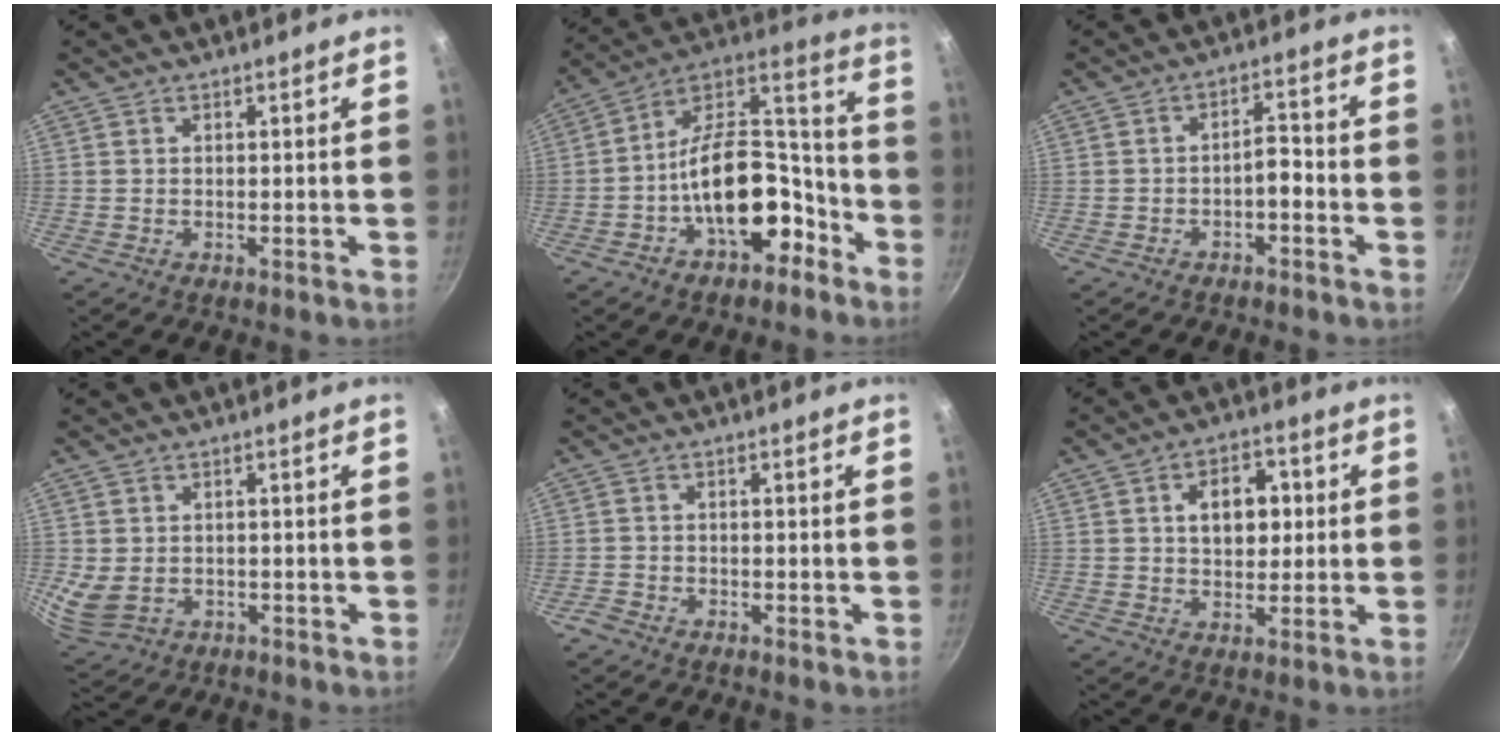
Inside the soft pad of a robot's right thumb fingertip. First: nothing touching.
{"total": 18.7, "force": [-7.4, 10.6, 13.5], "torque": [-0.161, 0.094, -0.117]}
{"total": 3.6, "force": [-1.8, 1.6, 2.7], "torque": [-0.031, 0.030, -0.027]}
{"total": 6.3, "force": [-0.7, 5.0, 3.9], "torque": [-0.073, -0.005, 0.001]}
{"total": 1.6, "force": [-1.3, 0.9, 0.4], "torque": [-0.014, 0.009, -0.026]}
{"total": 9.0, "force": [1.6, 6.1, 6.4], "torque": [-0.062, 0.008, 0.021]}